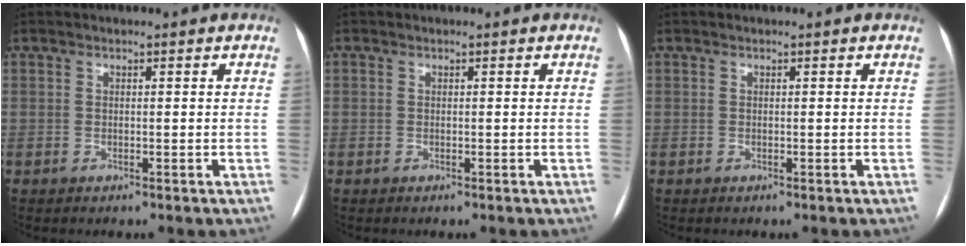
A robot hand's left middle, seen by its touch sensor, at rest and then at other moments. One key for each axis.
{"total": 0.0}
{"total": 0.0}